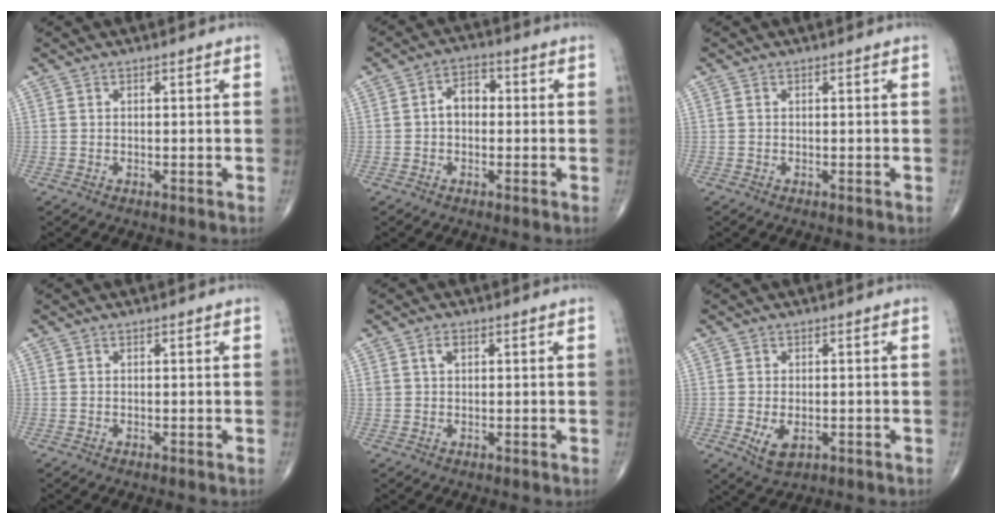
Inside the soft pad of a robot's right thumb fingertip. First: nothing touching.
{"total": 4.7, "force": [-0.1, 3.3, 3.4], "torque": [-0.043, 0.021, -0.012]}
{"total": 0.0}
{"total": 0.0}
{"total": 1.9, "force": [0.8, 1.3, 1.2], "torque": [-0.018, 0.002, 0.015]}
{"total": 4.4, "force": [-1.1, 2.5, 3.4], "torque": [-0.057, -0.007, -0.011]}